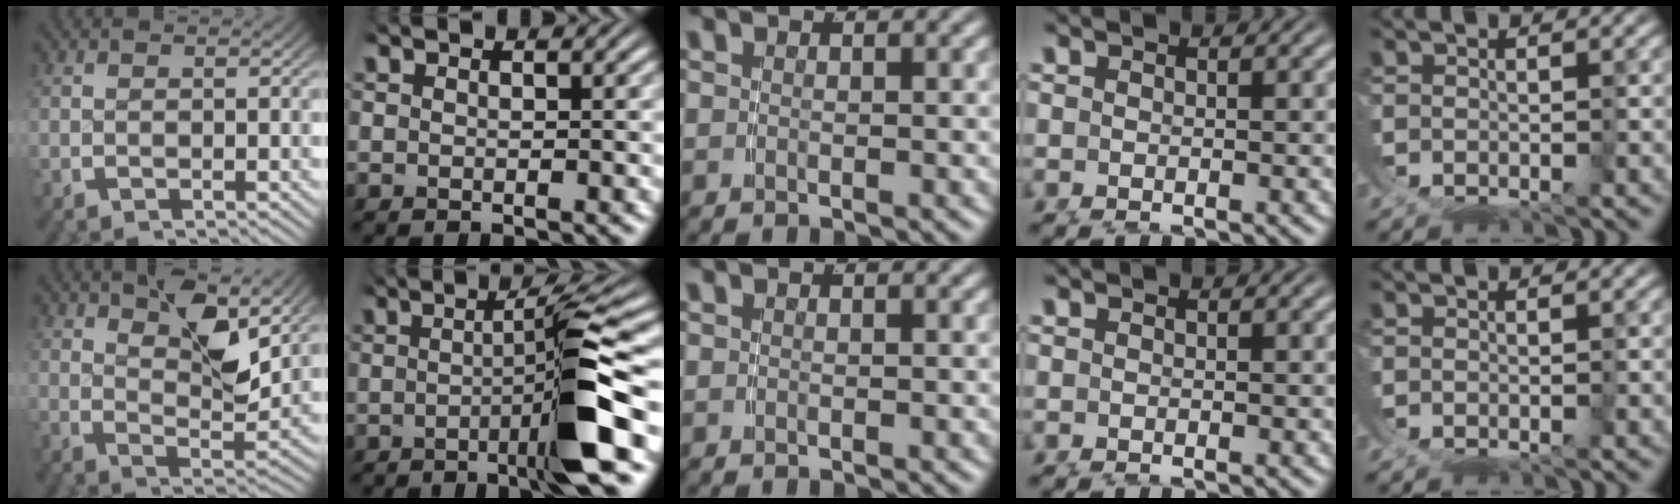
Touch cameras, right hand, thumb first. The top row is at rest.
{"thumb": {"total": 5.8, "force": [2.4, 2.1, 4.8], "torque": [-0.095, -0.018, 0.045]}, "index": {"total": 6.7, "force": [-1.0, -0.3, 6.6], "torque": [-0.095, 0.010, -0.015]}}